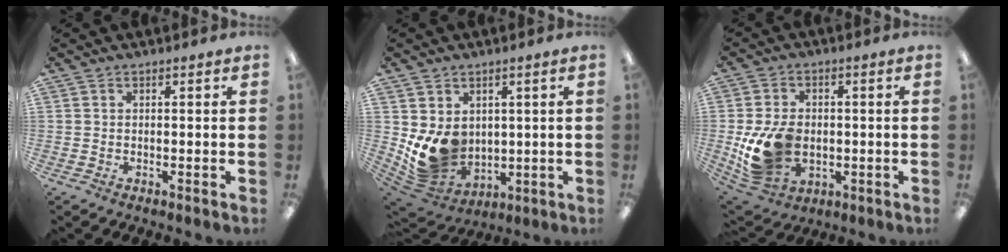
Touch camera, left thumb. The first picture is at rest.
{"total": 10.6, "force": [1.3, 9.2, 5.1], "torque": [-0.106, -0.025, 0.033]}
{"total": 13.7, "force": [-2.2, 10.0, 9.1], "torque": [-0.193, 0.005, -0.037]}